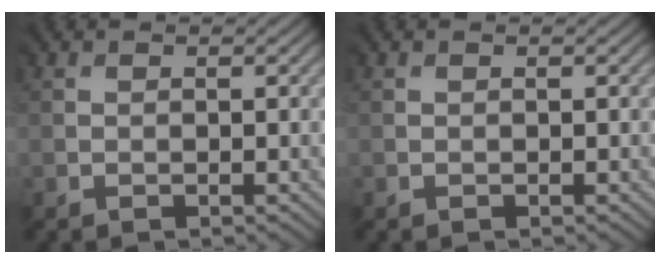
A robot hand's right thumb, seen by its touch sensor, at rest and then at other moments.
{"total": 0.0}